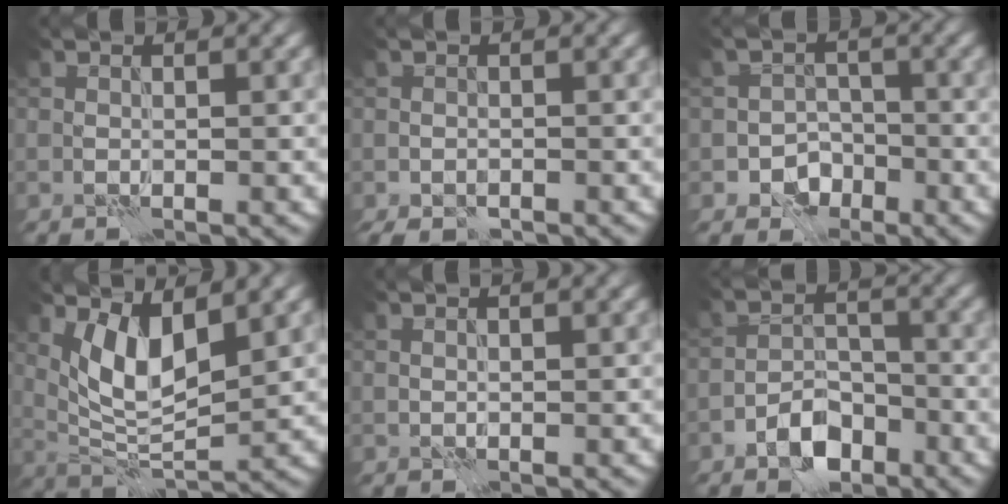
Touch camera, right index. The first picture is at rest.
{"total": 2.2, "force": [-1.6, 1.2, 0.9], "torque": [-0.022, -0.009, -0.027]}
{"total": 3.5, "force": [-2.0, 2.7, 1.2], "torque": [-0.007, 0.005, -0.038]}
{"total": 5.9, "force": [2.5, 2.3, 4.8], "torque": [-0.095, -0.014, 0.052]}
{"total": 1.8, "force": [1.4, 0.3, 0.9], "torque": [-0.013, -0.004, 0.020]}
{"total": 4.1, "force": [-2.7, 2.3, 2.1], "torque": [-0.029, 0.005, -0.052]}